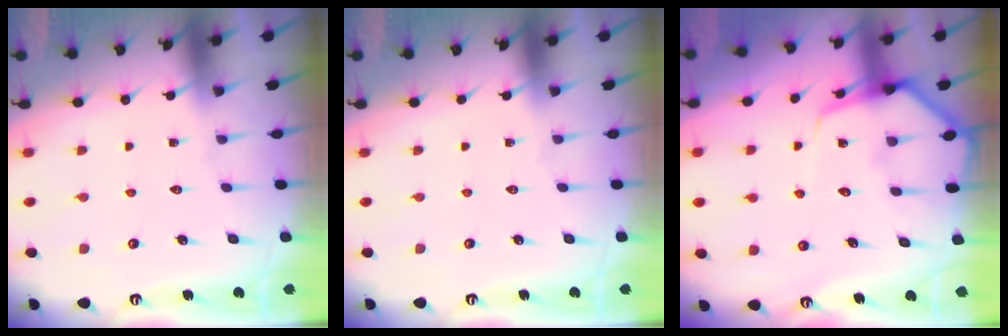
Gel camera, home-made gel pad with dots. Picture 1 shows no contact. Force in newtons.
{"total": 0.0}
{"total": 7.7, "press": 7.7, "slide": 0.8}